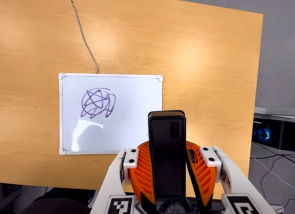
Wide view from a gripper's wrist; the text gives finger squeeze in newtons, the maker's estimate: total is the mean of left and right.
{"total": 8.3, "left": 7.0, "right": 9.6}